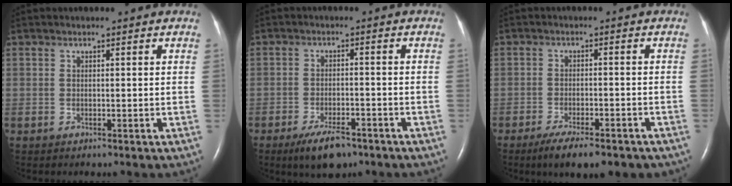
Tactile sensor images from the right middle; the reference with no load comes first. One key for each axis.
{"total": 6.2, "fx": -4.3, "fy": 2.2, "fz": 3.8, "tx": -0.074, "ty": -0.005, "tz": -0.068}
{"total": 10.1, "fx": -7.7, "fy": 2.7, "fz": 5.9, "tx": -0.080, "ty": -0.009, "tz": -0.106}